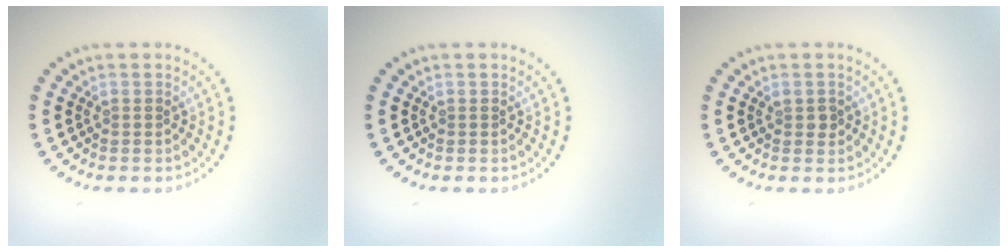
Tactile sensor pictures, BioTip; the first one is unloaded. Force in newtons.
{"total": 0.0}
{"total": 0.8, "press": 0.8, "slide": 0.2}